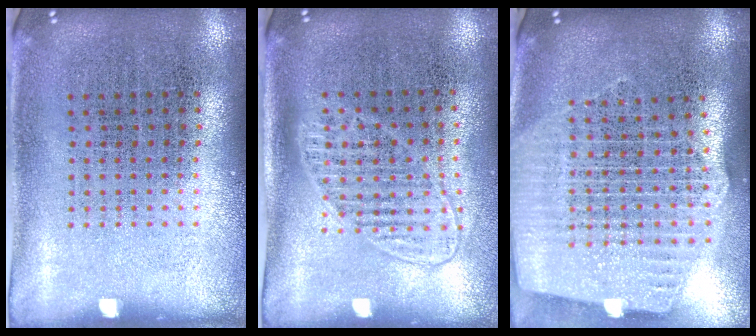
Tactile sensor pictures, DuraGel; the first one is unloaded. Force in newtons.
{"total": 1.4, "press": 1.2, "slide": 0.7}
{"total": 2.5, "press": 2.2, "slide": 1.3}